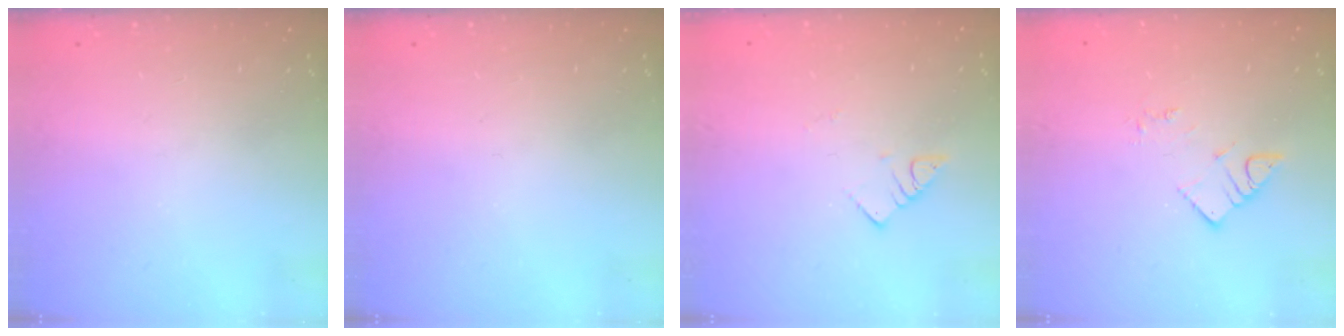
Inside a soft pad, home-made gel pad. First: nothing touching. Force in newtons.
{"total": 0.0}
{"total": 2.4, "press": 2.4, "slide": 0.4}
{"total": 3.9, "press": 3.9, "slide": 0.2}